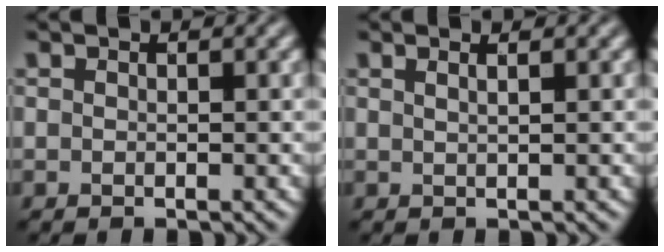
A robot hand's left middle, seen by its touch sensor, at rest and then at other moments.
{"total": 1.7, "force": [0.8, 0.7, 1.2], "torque": [0.000, 0.005, -0.009]}